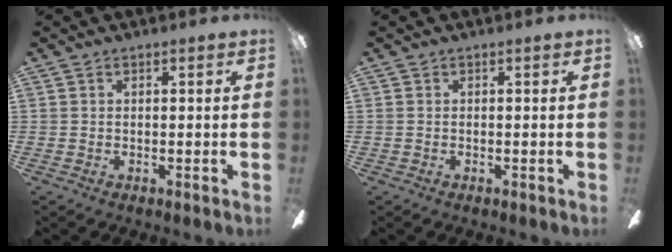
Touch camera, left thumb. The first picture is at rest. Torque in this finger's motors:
{"motor_torque": [-0.17, -0.16, 0.14, -0.11, 0.00]}